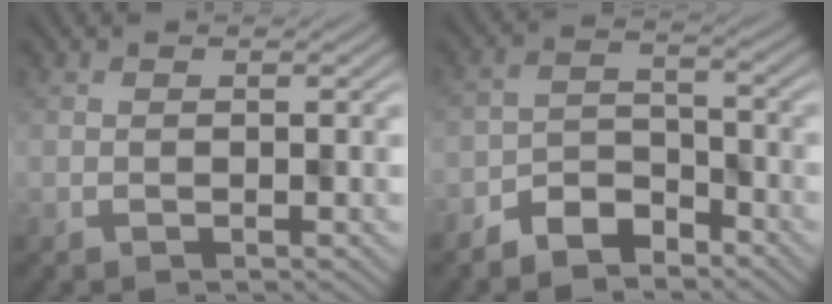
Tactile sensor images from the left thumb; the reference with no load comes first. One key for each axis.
{"total": 5.4, "fx": -4.3, "fy": 2.5, "fz": 2.1, "tx": -0.036, "ty": -0.003, "tz": -0.093}